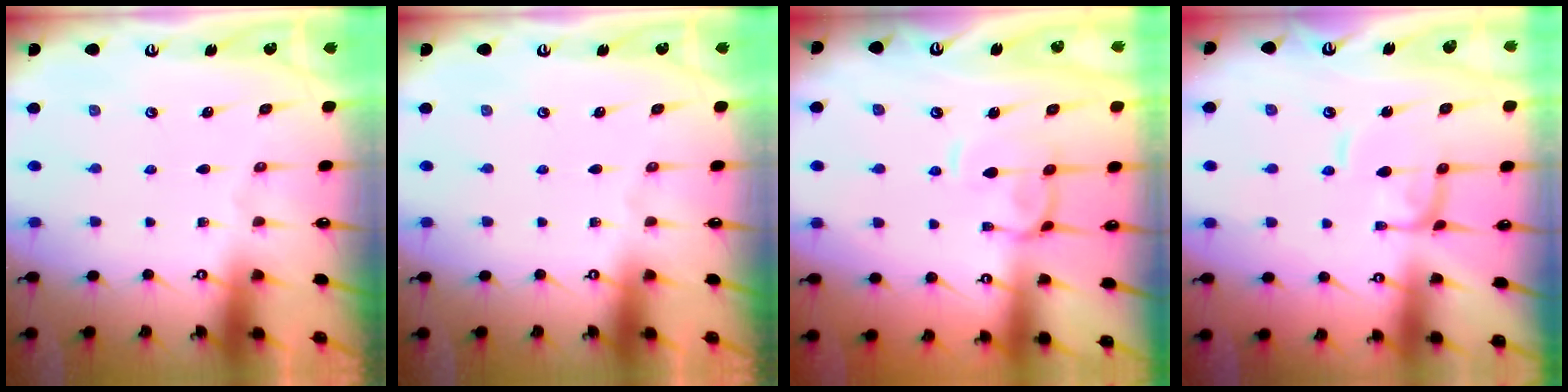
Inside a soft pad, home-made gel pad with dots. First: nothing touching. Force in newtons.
{"total": 0.0}
{"total": 2.2, "press": 2.0, "slide": 0.7}
{"total": 0.0}